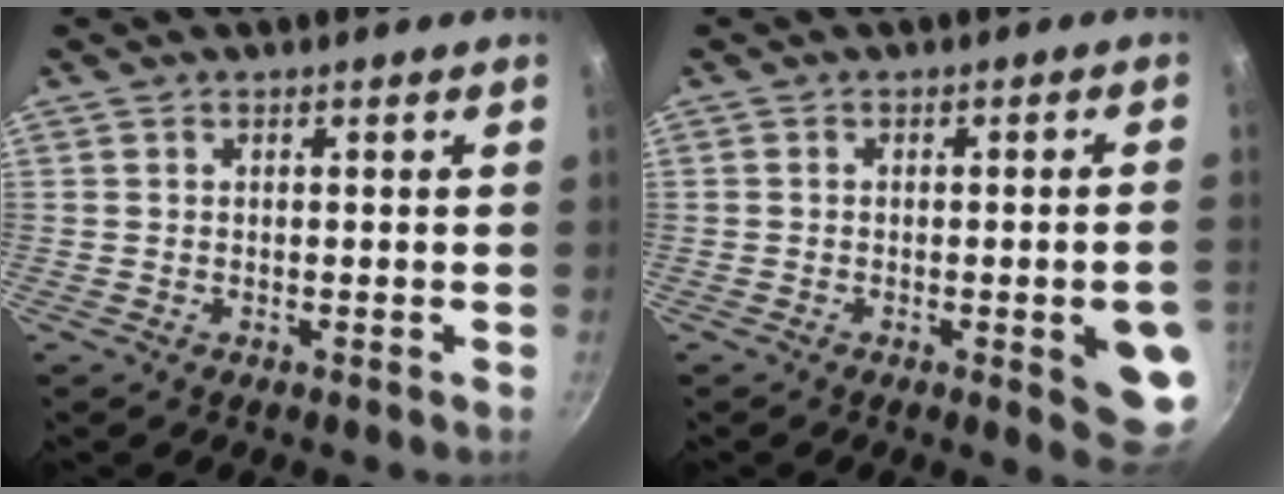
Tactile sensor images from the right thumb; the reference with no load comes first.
{"total": 8.9, "force": [-2.2, 2.3, 8.3], "torque": [-0.076, 0.008, -0.024]}